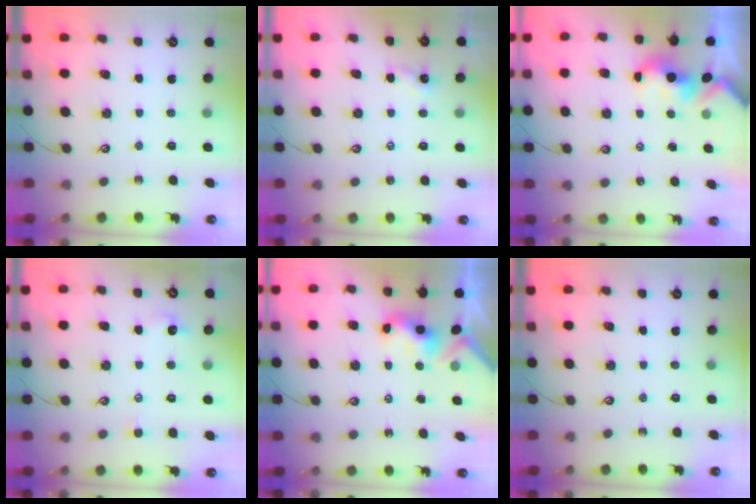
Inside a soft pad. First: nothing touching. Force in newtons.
{"total": 0.7, "press": 0.7, "slide": 0.2}
{"total": 1.6, "press": 1.6, "slide": 0.2}
{"total": 0.6, "press": 0.1, "slide": 0.6}
{"total": 3.6, "press": 3.6, "slide": 0.2}
{"total": 0.0}